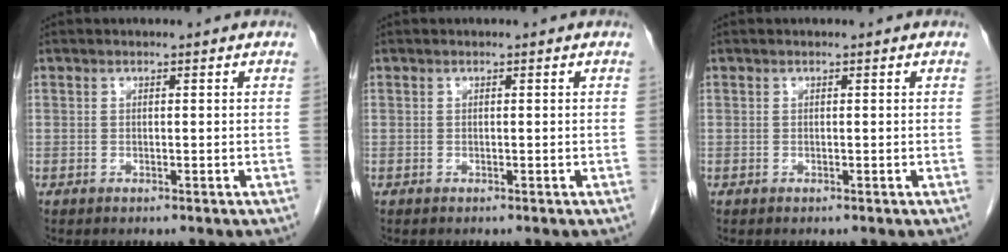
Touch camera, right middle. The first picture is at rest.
{"total": 0.0}
{"total": 0.0}